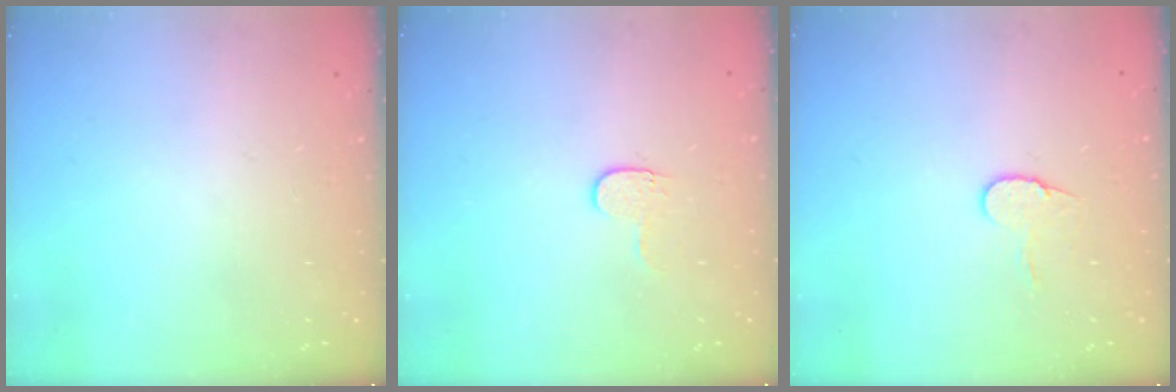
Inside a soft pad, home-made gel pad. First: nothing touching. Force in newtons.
{"total": 3.6, "press": 3.6, "slide": 0.4}
{"total": 7.3, "press": 7.3, "slide": 0.4}